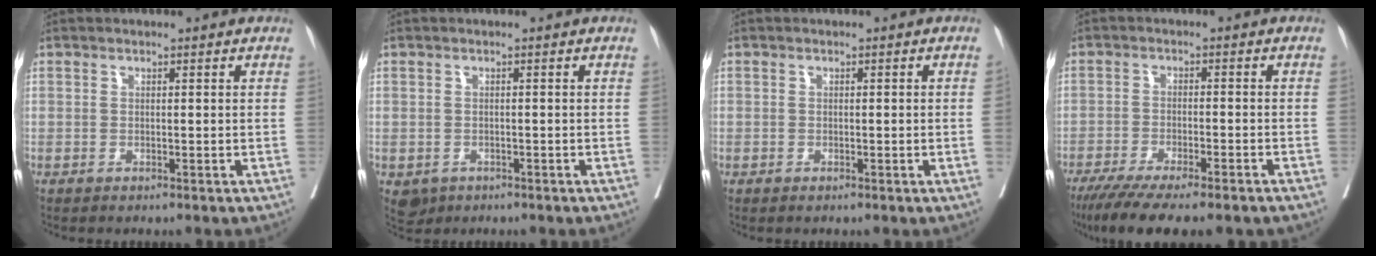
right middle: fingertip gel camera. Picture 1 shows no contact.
{"total": 2.8, "force": [-1.4, 2.3, 0.8], "torque": [-0.010, 0.000, -0.016]}
{"total": 0.0}
{"total": 13.5, "force": [-10.6, 1.9, 8.1], "torque": [-0.125, -0.027, -0.163]}